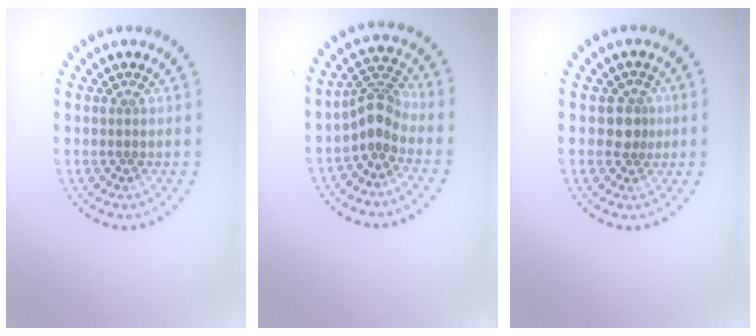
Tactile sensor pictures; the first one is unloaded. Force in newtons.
{"total": 2.9, "press": 2.1, "slide": 2.0}
{"total": 2.0, "press": 1.7, "slide": 1.0}